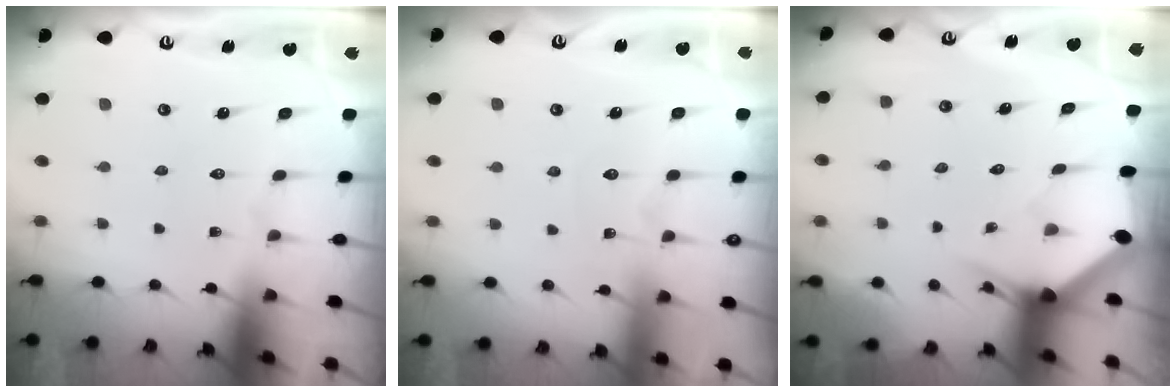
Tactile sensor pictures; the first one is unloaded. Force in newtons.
{"total": 5.0, "press": 5.0, "slide": 0.6}
{"total": 3.1, "press": 3.1, "slide": 0.0}